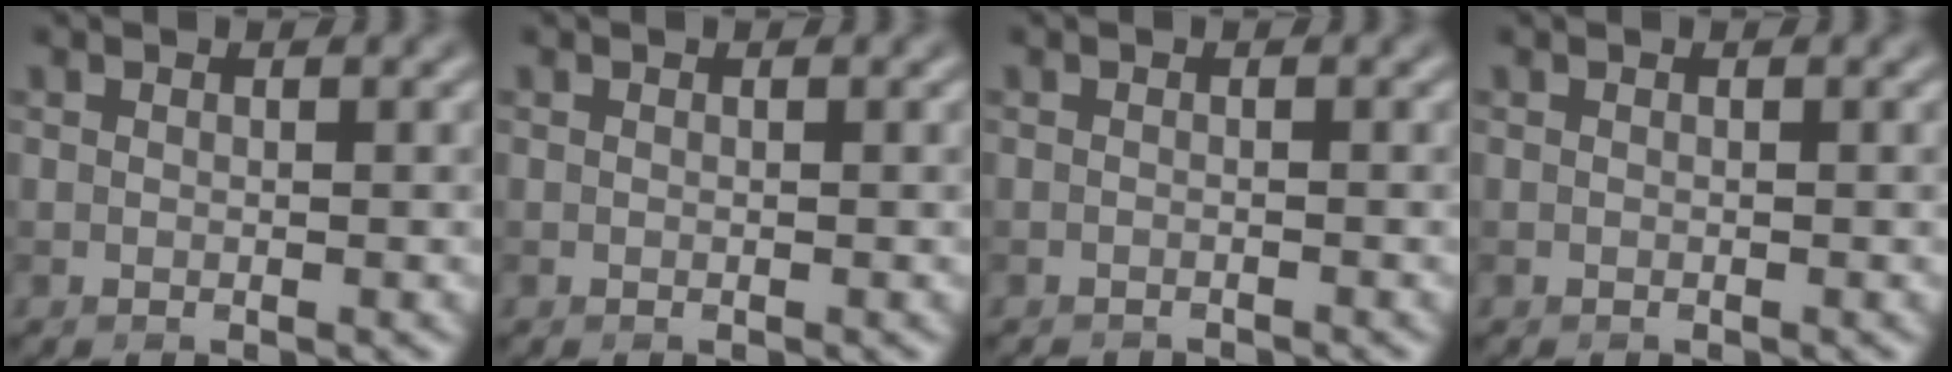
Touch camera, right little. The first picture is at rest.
{"total": 0.0}
{"total": 1.9, "force": [-1.9, 0.2, 0.2], "torque": [0.005, -0.009, -0.026]}
{"total": 0.0}